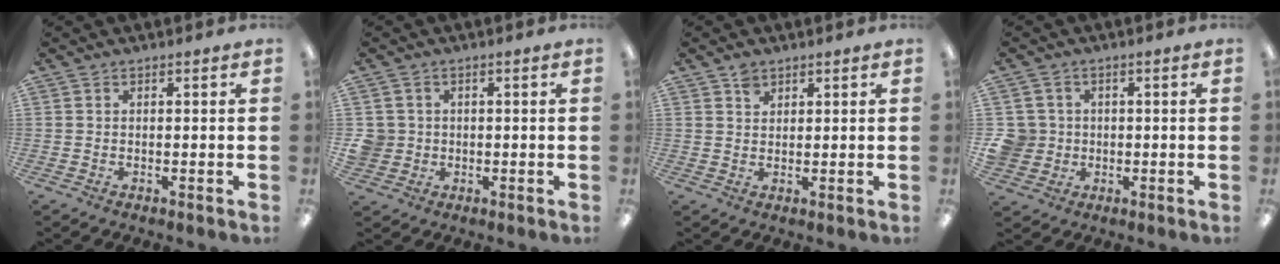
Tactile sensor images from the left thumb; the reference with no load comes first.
{"total": 4.0, "force": [0.2, 4.0, 0.6], "torque": [-0.018, 0.004, 0.002]}
{"total": 2.4, "force": [1.7, 1.5, 0.6], "torque": [-0.008, -0.007, 0.033]}
{"total": 5.9, "force": [0.1, 5.8, 1.4], "torque": [-0.043, 0.010, 0.005]}